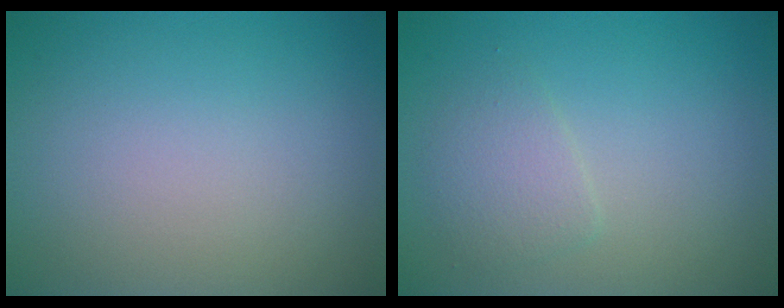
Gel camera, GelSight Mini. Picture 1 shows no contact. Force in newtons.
{"total": 1.9, "press": 1.9, "slide": 0.0}